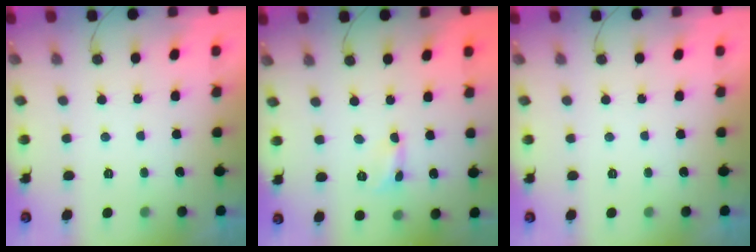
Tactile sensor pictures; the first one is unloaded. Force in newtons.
{"total": 1.6, "press": 1.6, "slide": 0.1}
{"total": 0.0}